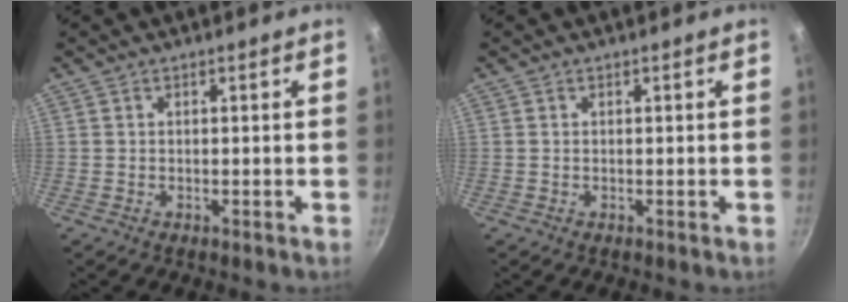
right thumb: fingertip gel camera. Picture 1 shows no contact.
{"total": 0.0}